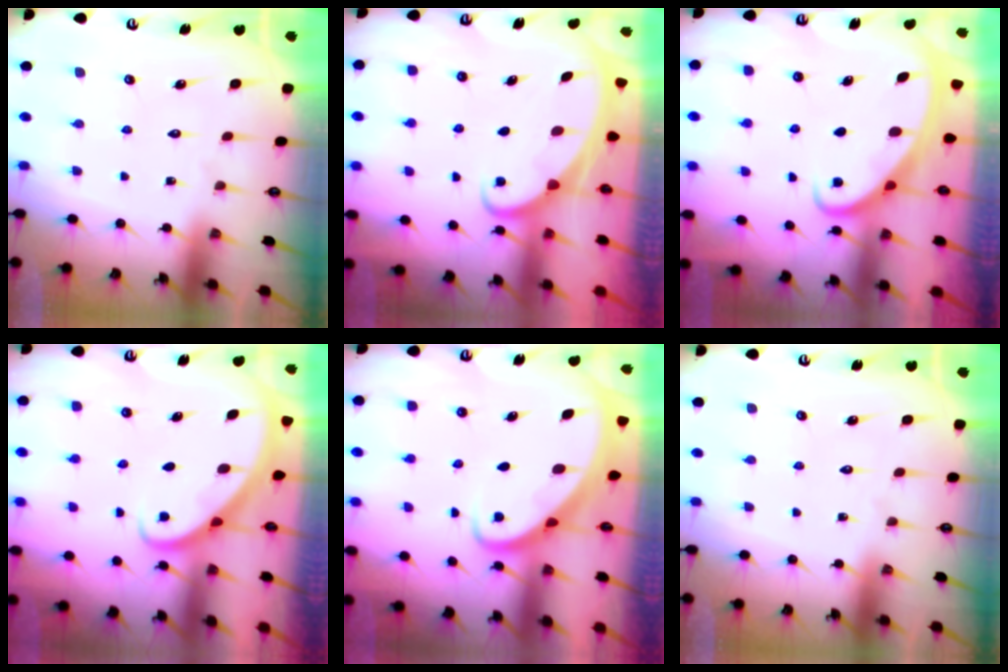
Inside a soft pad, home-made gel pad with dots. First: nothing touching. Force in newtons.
{"total": 1.9, "press": 1.9, "slide": 0.3}
{"total": 2.4, "press": 2.3, "slide": 0.5}
{"total": 2.8, "press": 2.8, "slide": 0.2}
{"total": 2.6, "press": 2.6, "slide": 0.3}
{"total": 0.0}